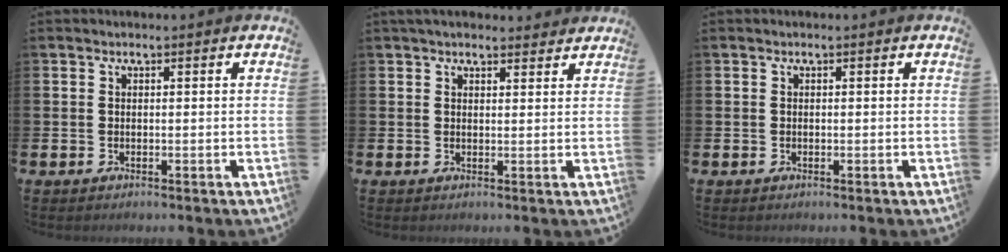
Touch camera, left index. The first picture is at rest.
{"total": 2.6, "force": [2.4, 0.7, 0.3], "torque": [-0.003, -0.007, 0.043]}
{"total": 0.0}